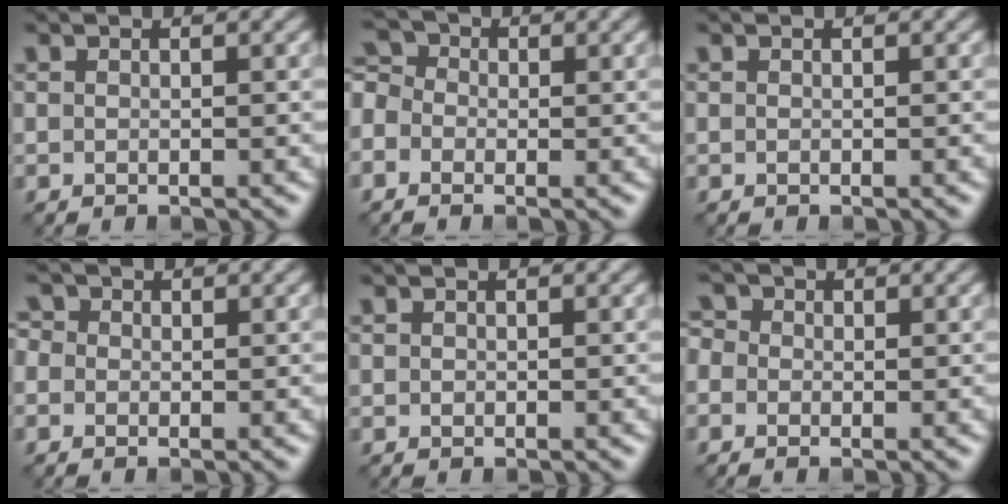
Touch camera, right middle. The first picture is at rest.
{"total": 3.5, "force": [-0.6, 2.9, 1.8], "torque": [-0.039, 0.018, -0.022]}
{"total": 0.0}
{"total": 2.2, "force": [0.6, 1.9, 0.9], "torque": [-0.009, 0.012, -0.013]}
{"total": 0.0}
{"total": 2.1, "force": [0.3, 1.9, 0.9], "torque": [-0.013, 0.012, -0.017]}